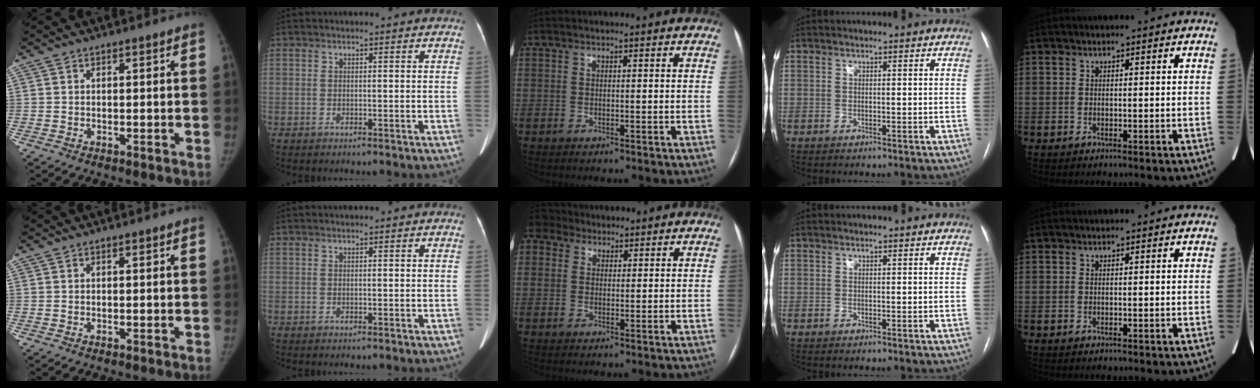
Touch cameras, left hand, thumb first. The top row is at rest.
{"middle": {"total": 4.1, "force": [2.8, 3.0, 0.7], "torque": [-0.022, 0.029, 0.055]}}